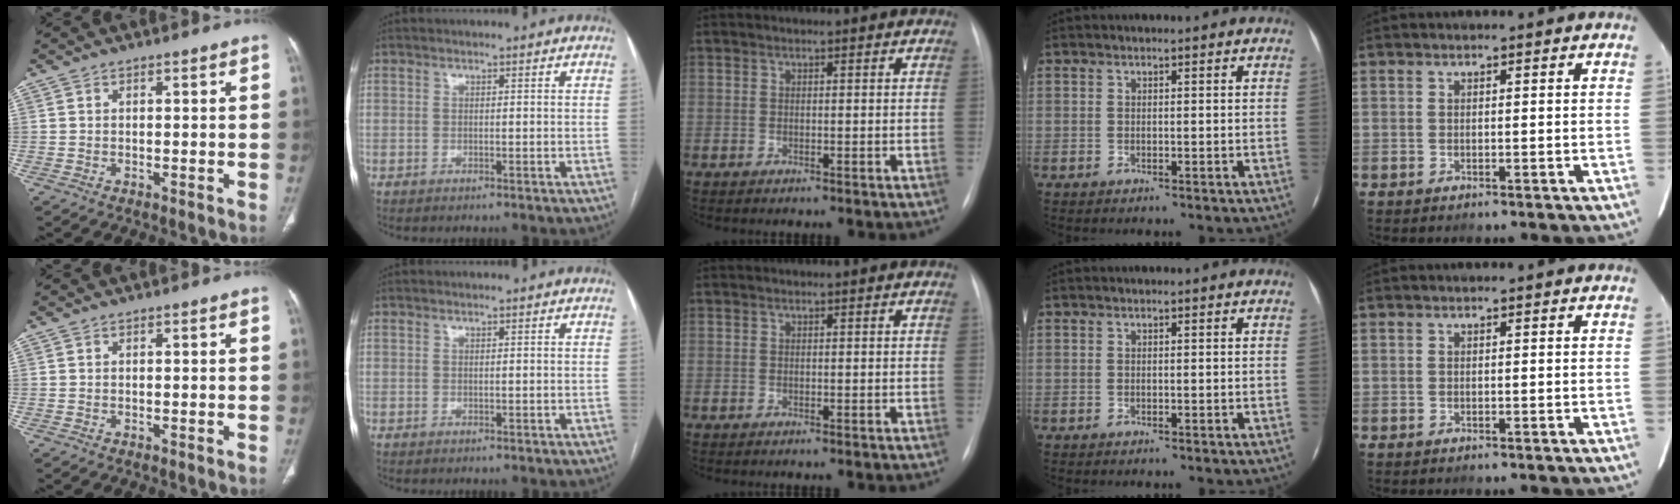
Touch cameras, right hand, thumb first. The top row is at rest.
{}